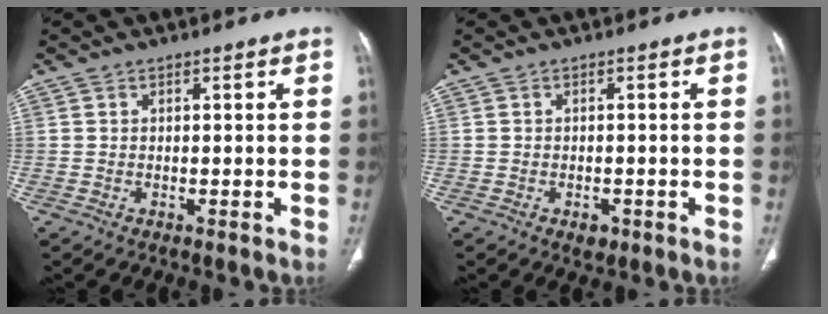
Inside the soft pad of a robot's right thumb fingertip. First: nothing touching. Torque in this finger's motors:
{"motor_torque": [2.34, 1.19, 0.60, -0.17, -0.01]}